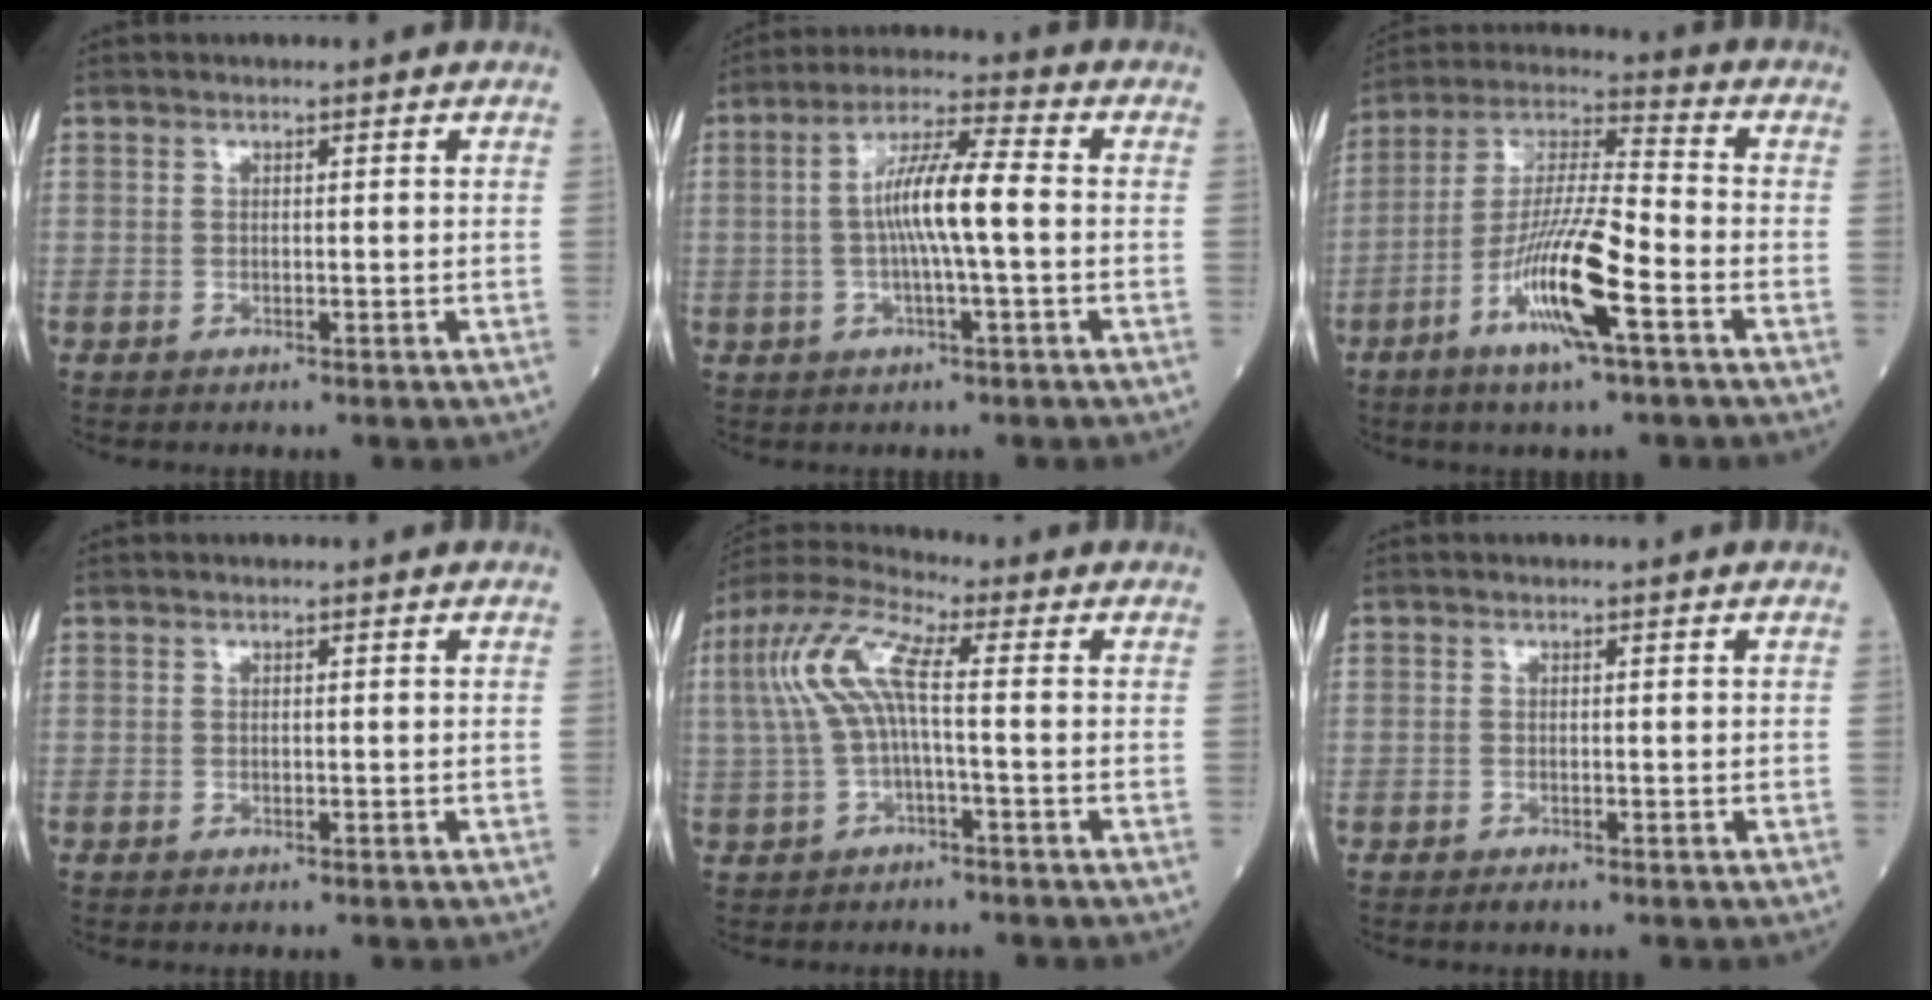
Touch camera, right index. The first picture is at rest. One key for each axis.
{"total": 8.9, "fx": -0.4, "fy": 0.5, "fz": 8.8, "tx": -0.168, "ty": 0.013, "tz": -0.012}
{"total": 14.2, "fx": -6.0, "fy": 1.4, "fz": 12.8, "tx": -0.253, "ty": -0.010, "tz": -0.112}
{"total": 0.0}
{"total": 9.2, "fx": 0.6, "fy": 1.7, "fz": 9.0, "tx": -0.202, "ty": 0.033, "tz": 0.005}
{"total": 0.6, "fx": -0.5, "fy": 0.1, "fz": 0.2, "tx": -0.007, "ty": -0.002, "tz": -0.008}